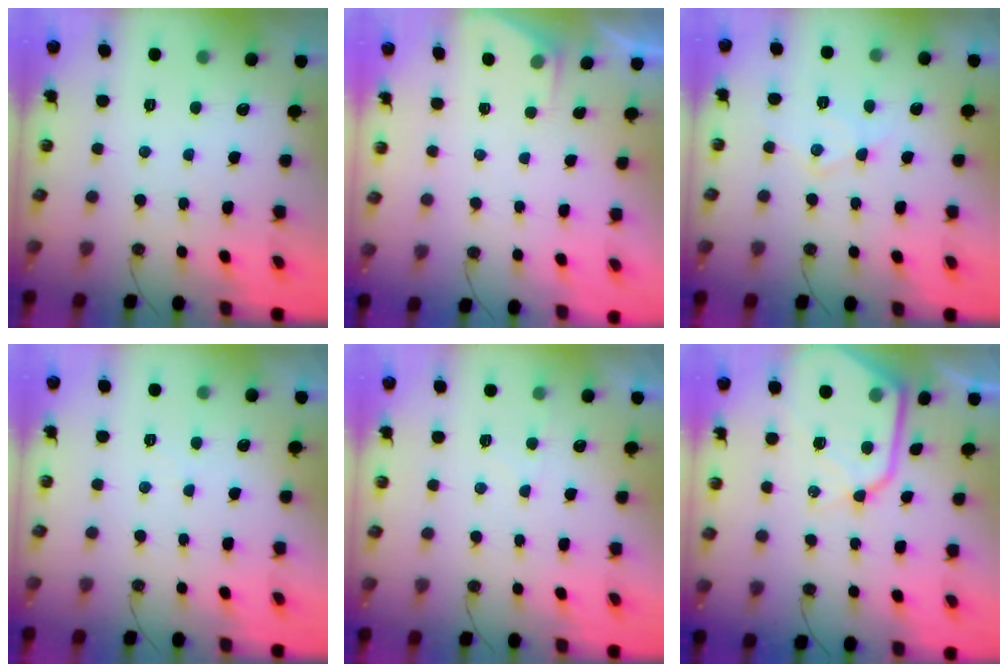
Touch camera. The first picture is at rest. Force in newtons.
{"total": 1.4, "press": 1.3, "slide": 0.2}
{"total": 9.0, "press": 9.0, "slide": 0.5}
{"total": 3.4, "press": 3.4, "slide": 0.7}
{"total": 3.9, "press": 3.9, "slide": 0.5}
{"total": 15.8, "press": 15.7, "slide": 1.8}